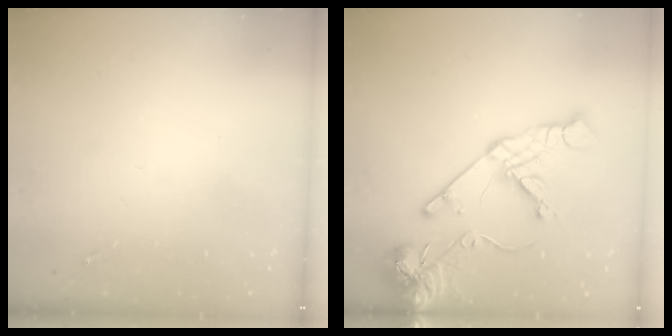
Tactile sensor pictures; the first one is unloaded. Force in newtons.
{"total": 17.1, "press": 16.9, "slide": 2.3}